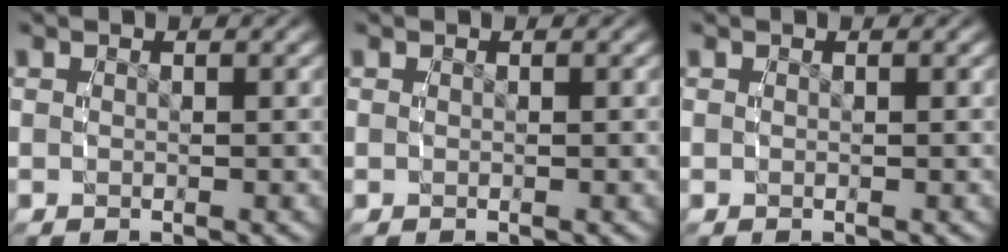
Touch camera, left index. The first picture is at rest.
{"total": 0.0}
{"total": 0.0}